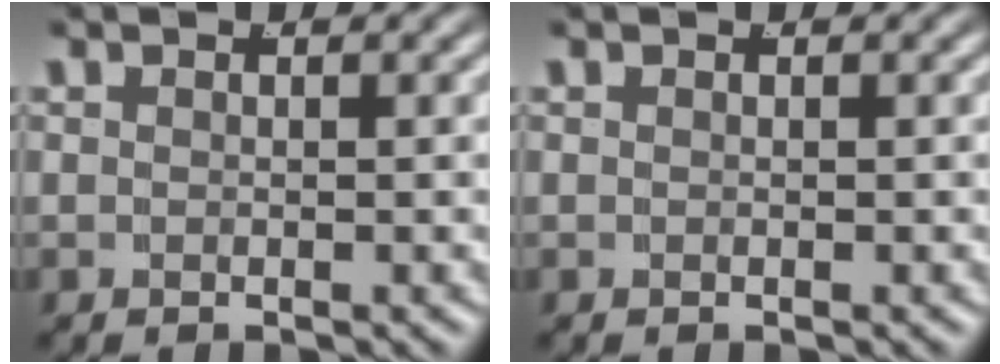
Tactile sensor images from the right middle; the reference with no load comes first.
{"total": 0.0}